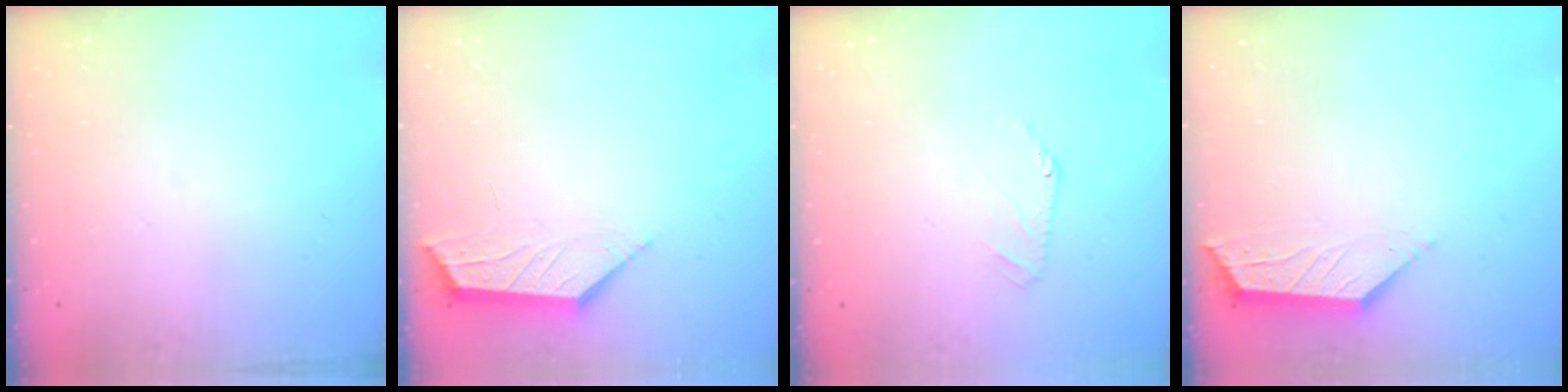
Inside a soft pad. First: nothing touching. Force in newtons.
{"total": 3.7, "press": 3.7, "slide": 0.6}
{"total": 2.3, "press": 2.2, "slide": 0.5}
{"total": 3.0, "press": 2.9, "slide": 0.5}